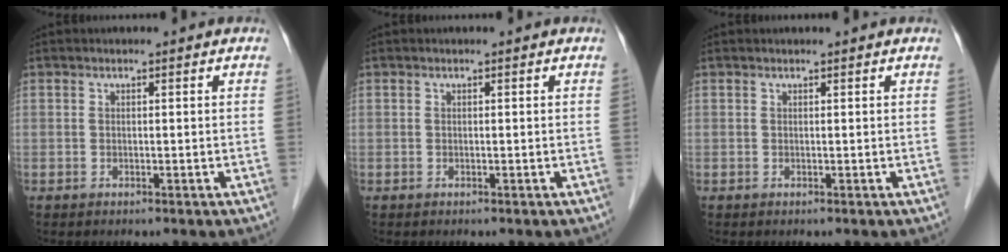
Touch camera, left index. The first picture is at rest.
{"total": 0.0}
{"total": 0.6, "force": [0.6, 0.0, 0.2], "torque": [-0.004, 0.009, 0.010]}